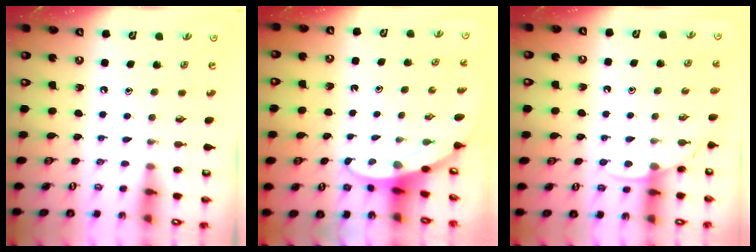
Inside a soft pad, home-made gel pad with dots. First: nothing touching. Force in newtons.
{"total": 3.4, "press": 3.4, "slide": 0.2}
{"total": 4.9, "press": 4.9, "slide": 0.3}